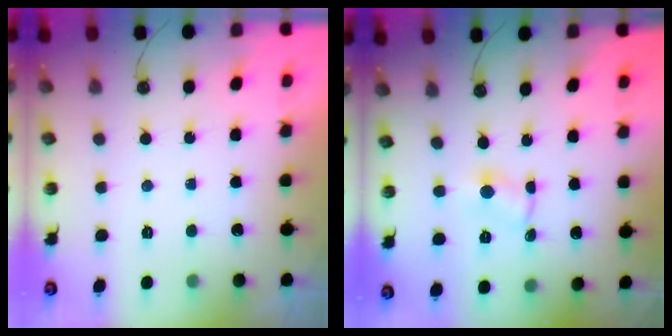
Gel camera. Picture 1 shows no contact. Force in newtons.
{"total": 1.0, "press": 0.9, "slide": 0.1}